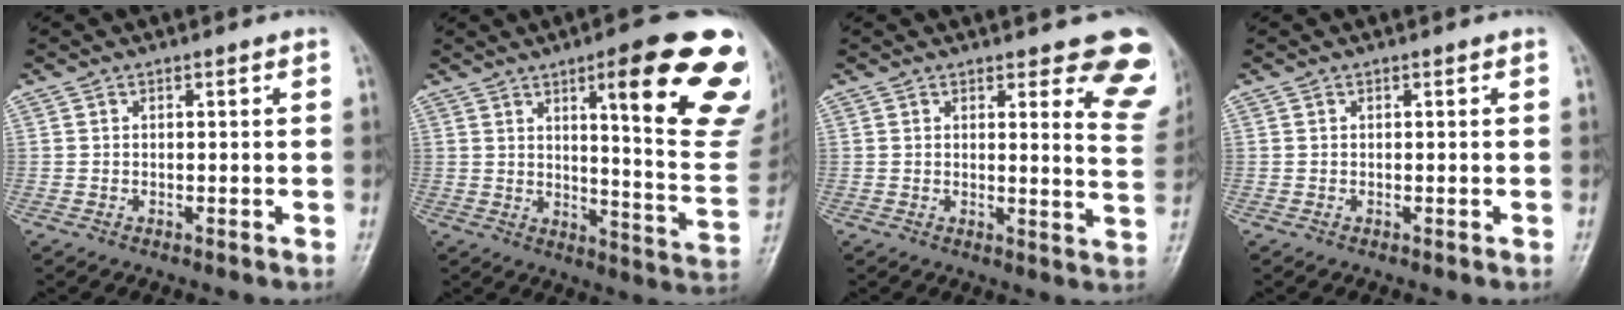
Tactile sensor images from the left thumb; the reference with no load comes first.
{"total": 24.3, "force": [11.4, 5.1, 20.8], "torque": [-0.214, -0.043, 0.153]}
{"total": 10.5, "force": [8.4, 3.4, 5.4], "torque": [-0.014, -0.054, 0.065]}
{"total": 0.0}